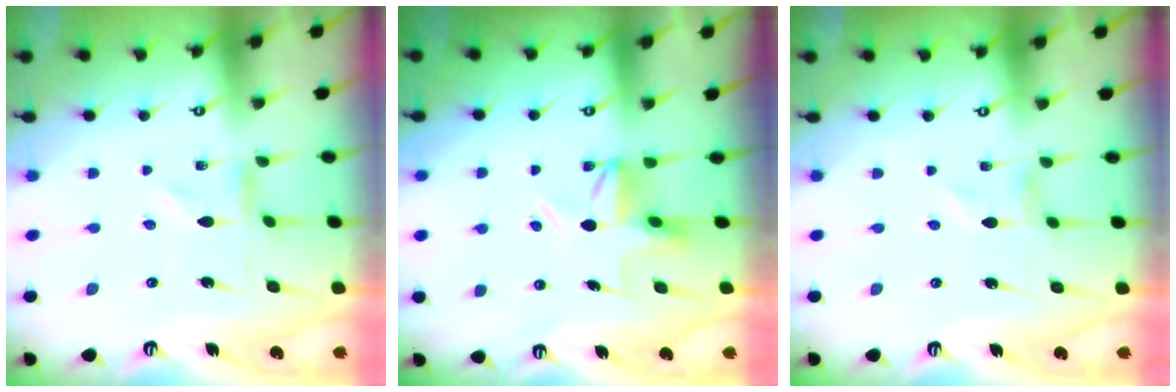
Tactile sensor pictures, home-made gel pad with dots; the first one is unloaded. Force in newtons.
{"total": 5.7, "press": 5.7, "slide": 0.6}
{"total": 0.6, "press": 0.6, "slide": 0.2}